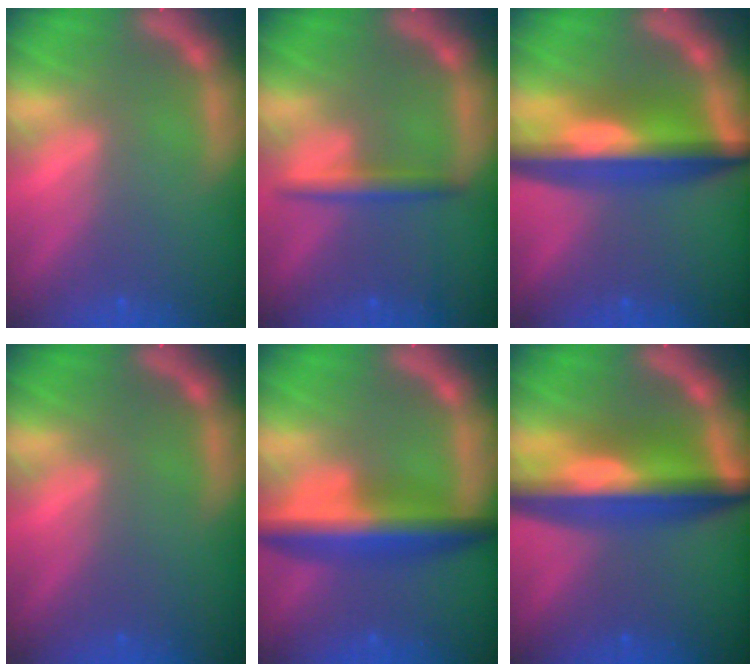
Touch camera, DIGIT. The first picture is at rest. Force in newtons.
{"total": 2.4}
{"total": 9.6}
{"total": 0.0}
{"total": 7.1}
{"total": 10.0}